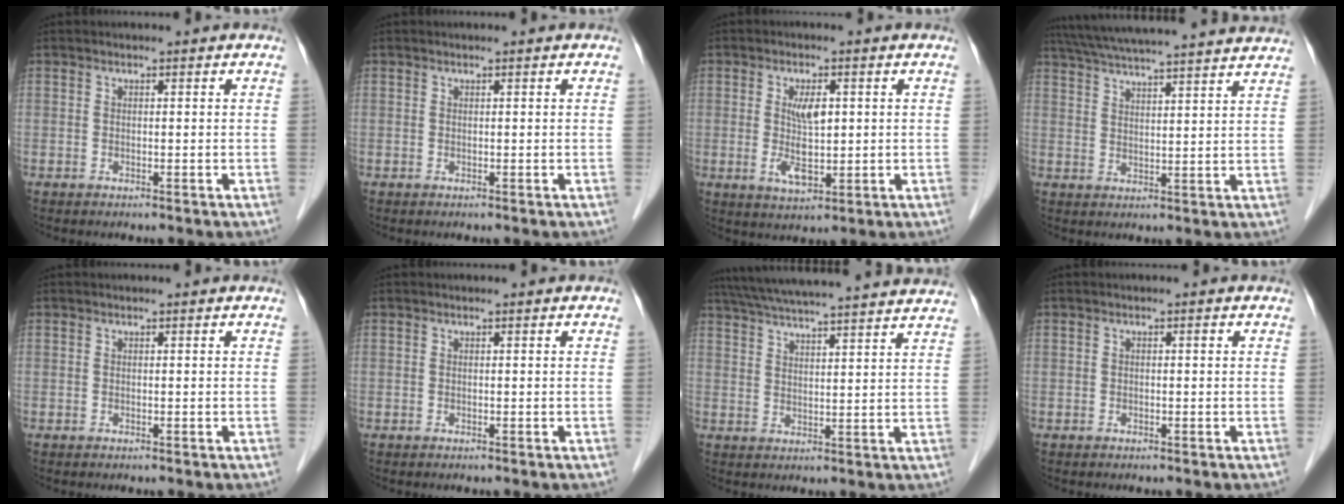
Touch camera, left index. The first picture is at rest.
{"total": 0.0}
{"total": 5.2, "force": [0.2, 2.1, 4.8], "torque": [-0.096, -0.005, 0.009]}
{"total": 23.1, "force": [21.0, 0.5, 9.5], "torque": [-0.163, 0.017, 0.282]}
{"total": 0.0}
{"total": 0.0}
{"total": 23.8, "force": [21.8, 0.6, 9.7], "torque": [-0.165, 0.015, 0.289]}
{"total": 0.5, "force": [-0.2, 0.2, 0.4], "torque": [-0.006, 0.000, -0.005]}